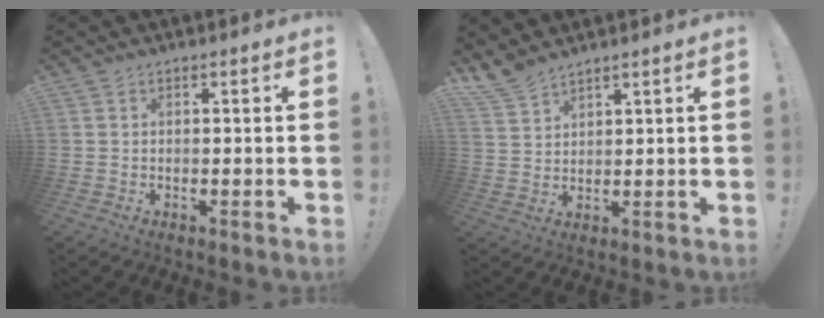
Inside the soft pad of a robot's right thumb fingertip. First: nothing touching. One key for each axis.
{"total": 5.8, "fx": 5.3, "fy": 1.5, "fz": 1.9, "tx": -0.046, "ty": -0.031, "tz": 0.103}